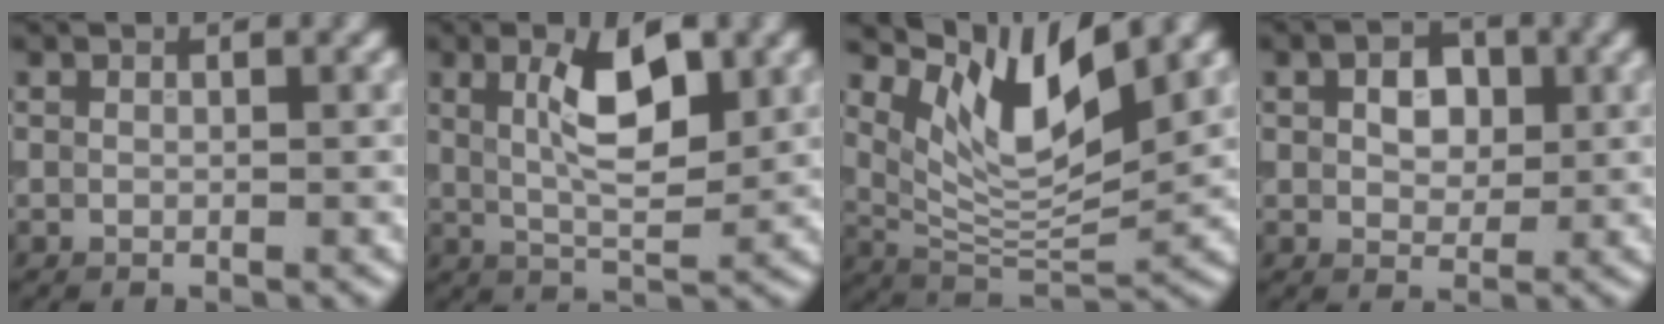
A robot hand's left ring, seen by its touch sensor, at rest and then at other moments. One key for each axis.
{"total": 5.7, "fx": 1.7, "fy": 2.0, "fz": 5.1, "tx": -0.087, "ty": 0.001, "tz": 0.029}
{"total": 7.8, "fx": 4.3, "fy": 2.4, "fz": 6.0, "tx": -0.112, "ty": -0.011, "tz": 0.083}
{"total": 3.3, "fx": 0.8, "fy": 2.3, "fz": 2.3, "tx": -0.040, "ty": 0.003, "tz": 0.009}